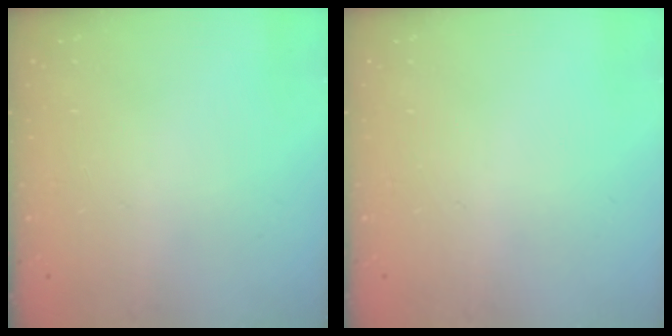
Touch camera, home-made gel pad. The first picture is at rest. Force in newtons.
{"total": 0.0}